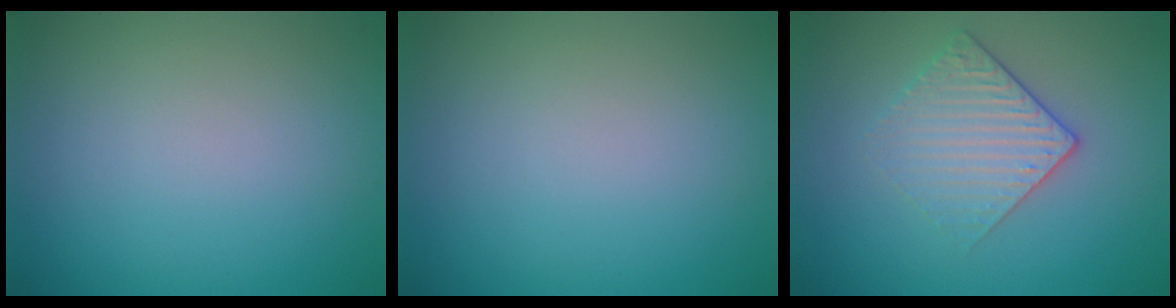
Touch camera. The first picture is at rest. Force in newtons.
{"total": 0.0}
{"total": 3.0, "press": 2.7, "slide": 1.3}